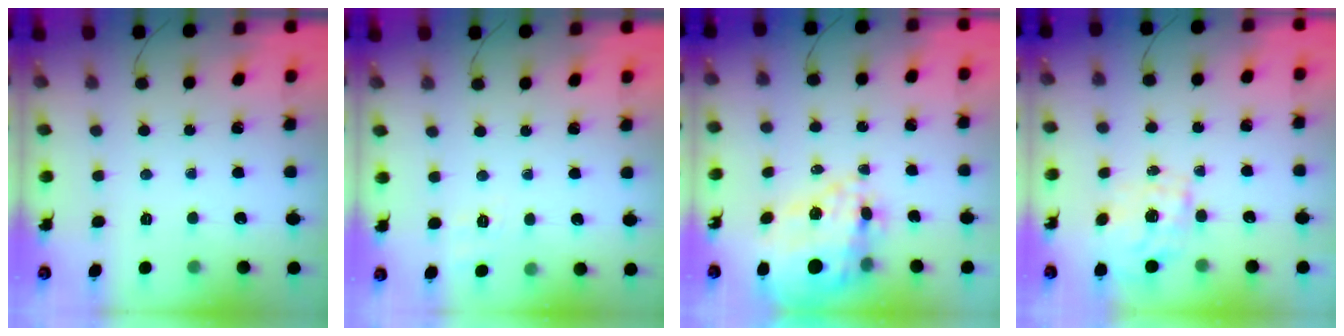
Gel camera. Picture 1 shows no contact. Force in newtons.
{"total": 1.9, "press": 0.4, "slide": 1.9}
{"total": 14.4, "press": 13.9, "slide": 4.0}
{"total": 0.9, "press": 0.7, "slide": 0.6}